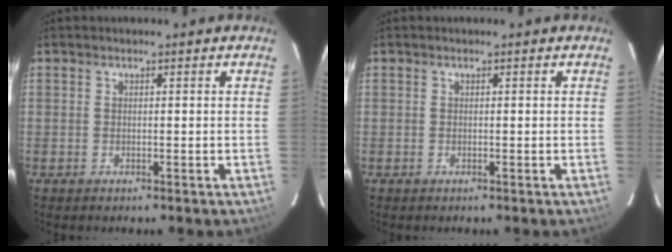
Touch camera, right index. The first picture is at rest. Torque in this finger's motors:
{"motor_torque": [0.00, 0.00, -0.04, 0.00]}